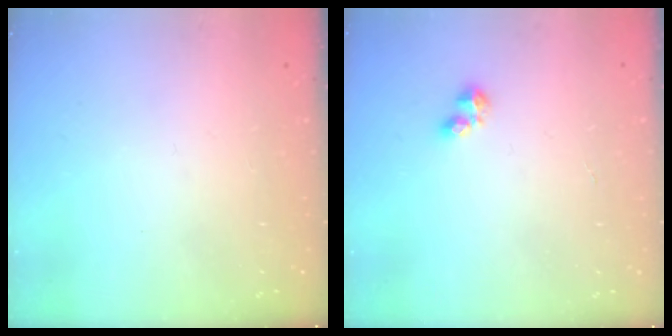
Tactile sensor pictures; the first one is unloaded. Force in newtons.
{"total": 2.7, "press": 2.7, "slide": 0.5}